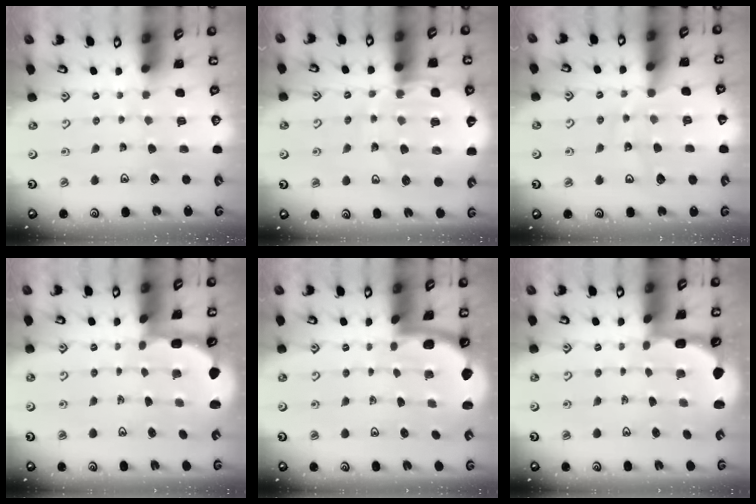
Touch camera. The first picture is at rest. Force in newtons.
{"total": 11.2, "press": 10.9, "slide": 2.8}
{"total": 11.9, "press": 11.8, "slide": 1.2}
{"total": 3.0, "press": 2.0, "slide": 2.2}
{"total": 1.8, "press": 1.8, "slide": 0.1}
{"total": 2.8, "press": 2.2, "slide": 1.7}